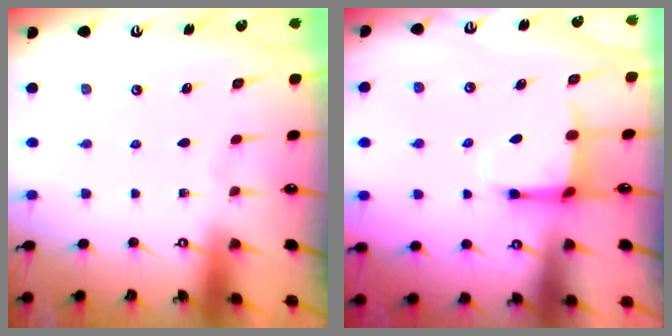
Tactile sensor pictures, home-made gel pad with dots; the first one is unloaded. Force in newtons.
{"total": 4.0, "press": 3.9, "slide": 1.0}